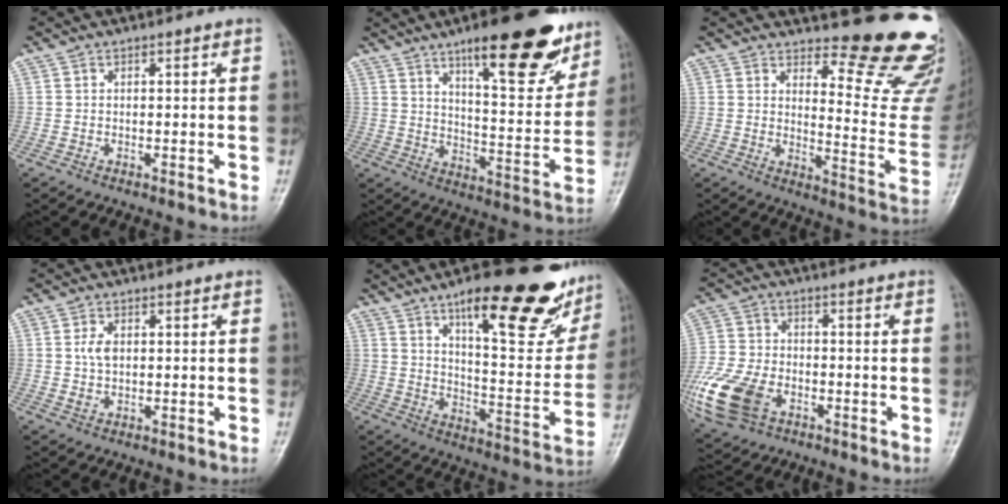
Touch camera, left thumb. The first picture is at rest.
{"total": 20.7, "force": [13.0, 6.1, 14.9], "torque": [-0.167, -0.065, 0.195]}
{"total": 17.2, "force": [14.9, 3.7, 7.8], "torque": [-0.057, -0.168, 0.180]}
{"total": 3.2, "force": [0.5, 2.1, 2.4], "torque": [-0.041, -0.001, 0.009]}
{"total": 25.3, "force": [15.8, 7.5, 18.3], "torque": [-0.208, -0.067, 0.233]}
{"total": 15.4, "force": [-5.6, 10.3, 10.0], "torque": [-0.223, 0.000, -0.104]}